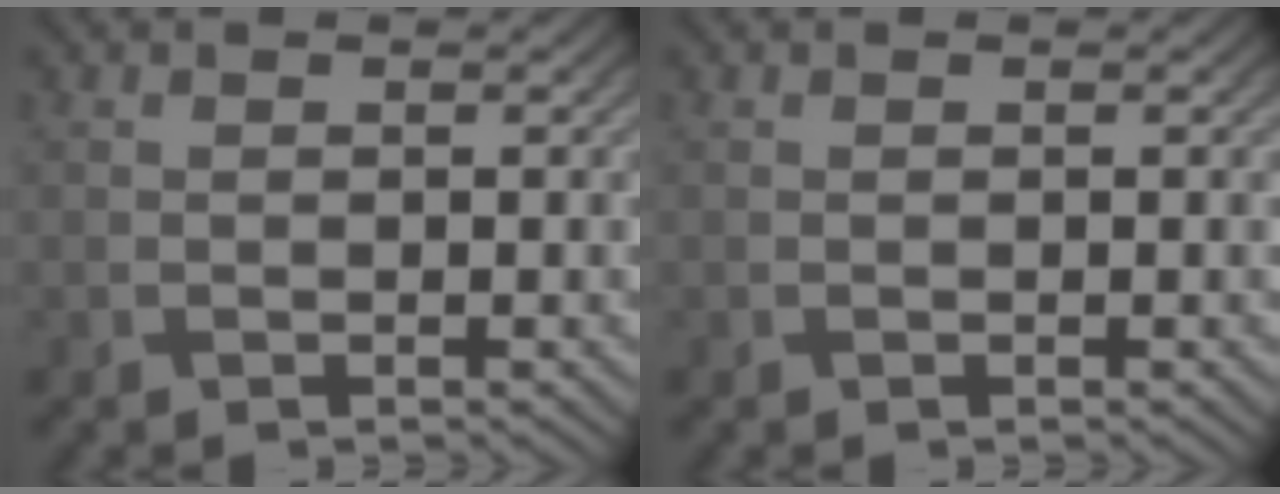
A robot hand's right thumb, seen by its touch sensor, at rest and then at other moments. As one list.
[{"total": 0.0}]